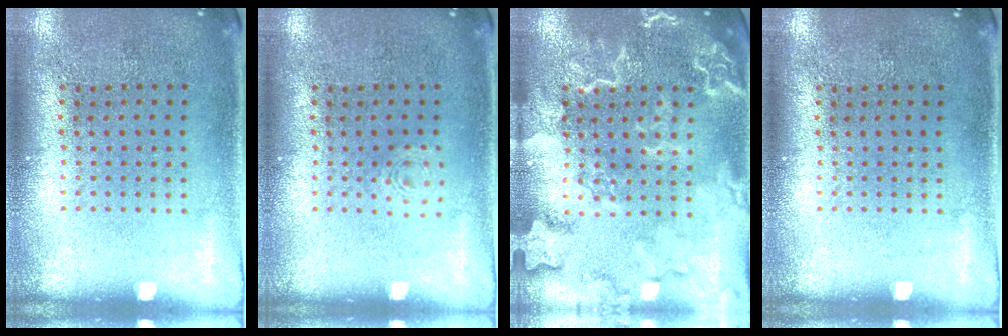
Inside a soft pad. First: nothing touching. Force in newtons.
{"total": 0.7, "press": 0.6, "slide": 0.2}
{"total": 2.8, "press": 2.8, "slide": 0.4}
{"total": 0.0}